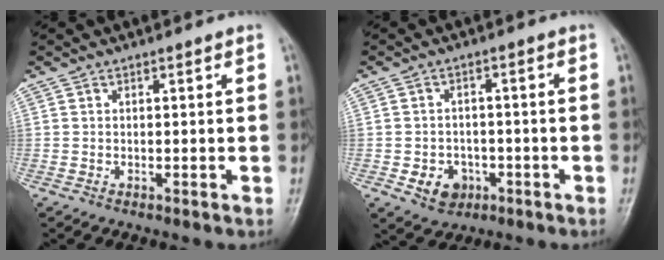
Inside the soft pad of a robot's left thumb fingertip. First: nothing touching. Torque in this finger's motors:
{"motor_torque": [-0.04, 0.06, -0.05, 0.11, 0.00]}